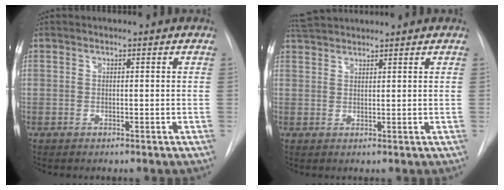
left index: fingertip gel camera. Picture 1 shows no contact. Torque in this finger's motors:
{"motor_torque": [-0.53, -1.30, 0.18, 0.12]}